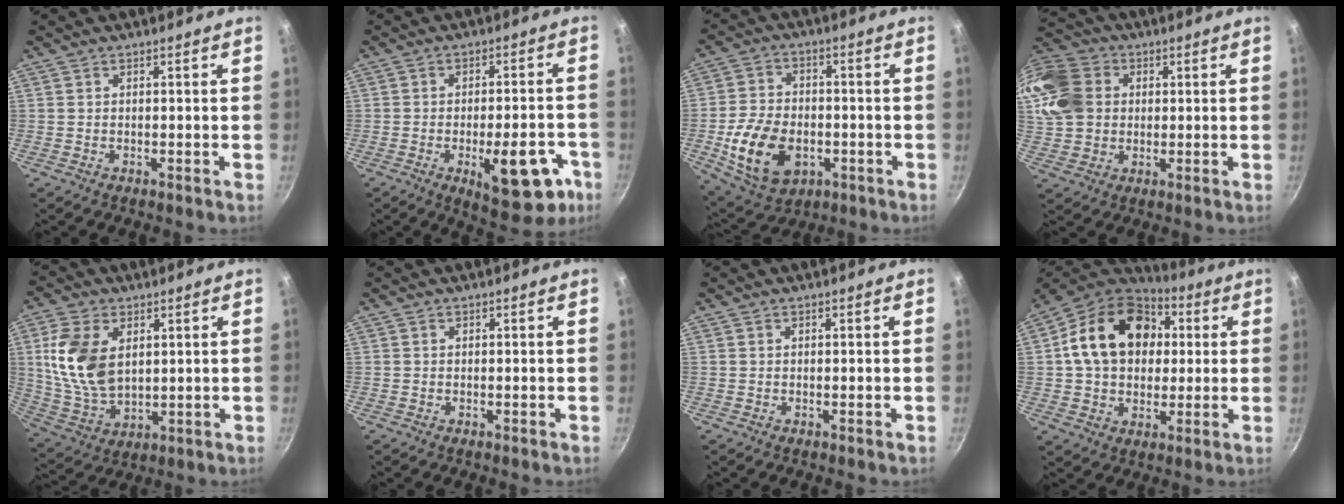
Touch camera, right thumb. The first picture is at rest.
{"total": 15.1, "force": [-5.7, 6.4, 12.4], "torque": [-0.121, 0.020, -0.066]}
{"total": 14.9, "force": [-3.8, 10.1, 10.3], "torque": [-0.175, 0.010, -0.056]}
{"total": 18.9, "force": [3.6, 15.7, 9.8], "torque": [-0.224, 0.029, 0.061]}
{"total": 13.8, "force": [3.3, 8.7, 10.2], "torque": [-0.187, -0.018, 0.075]}
{"total": 0.0}
{"total": 0.0}
{"total": 20.3, "force": [3.8, 15.3, 12.8], "torque": [-0.198, 0.024, 0.054]}